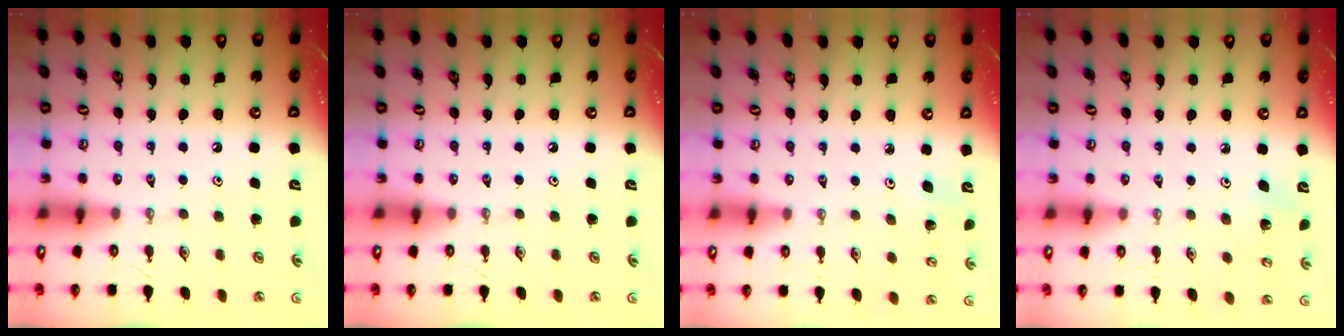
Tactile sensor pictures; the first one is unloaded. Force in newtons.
{"total": 0.0}
{"total": 2.9, "press": 2.8, "slide": 0.3}
{"total": 5.0, "press": 5.0, "slide": 0.5}